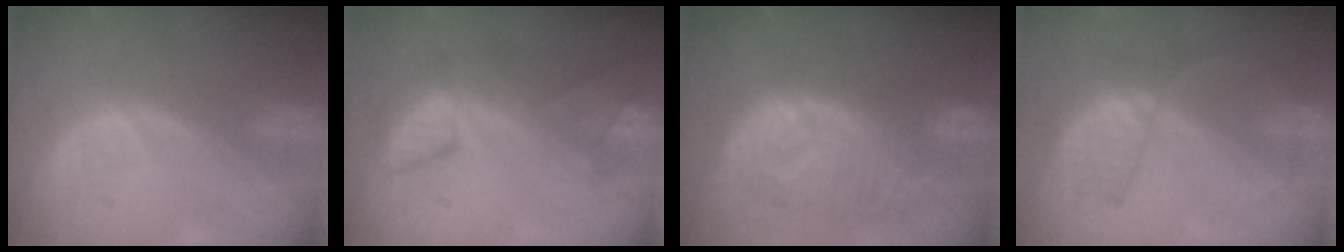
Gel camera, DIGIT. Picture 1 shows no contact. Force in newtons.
{"total": 7.5, "press": 7.3, "slide": 1.5}
{"total": 12.3, "press": 10.6, "slide": 6.1}
{"total": 7.0, "press": 6.0, "slide": 3.7}